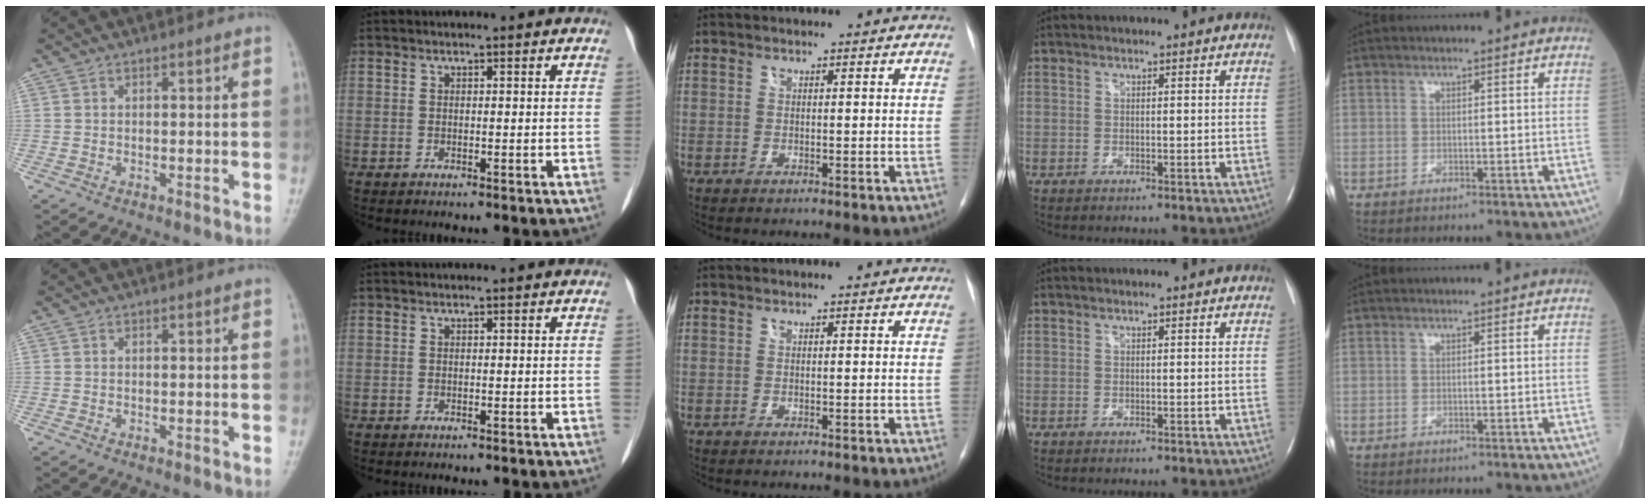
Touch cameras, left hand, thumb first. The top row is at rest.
{}